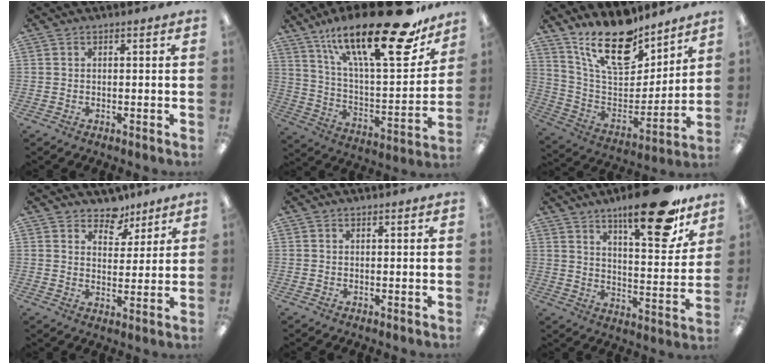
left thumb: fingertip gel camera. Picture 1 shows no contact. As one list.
[{"total": 28.1, "force": [18.0, 8.4, 19.9], "torque": [-0.306, -0.107, 0.297]}, {"total": 19.2, "force": [14.4, 7.7, 10.0], "torque": [-0.188, -0.089, 0.258]}, {"total": 7.2, "force": [5.8, 4.1, 1.5], "torque": [-0.015, -0.037, 0.103]}, {"total": 0.0}, {"total": 20.2, "force": [14.1, 6.0, 13.1], "torque": [-0.181, -0.090, 0.223]}]